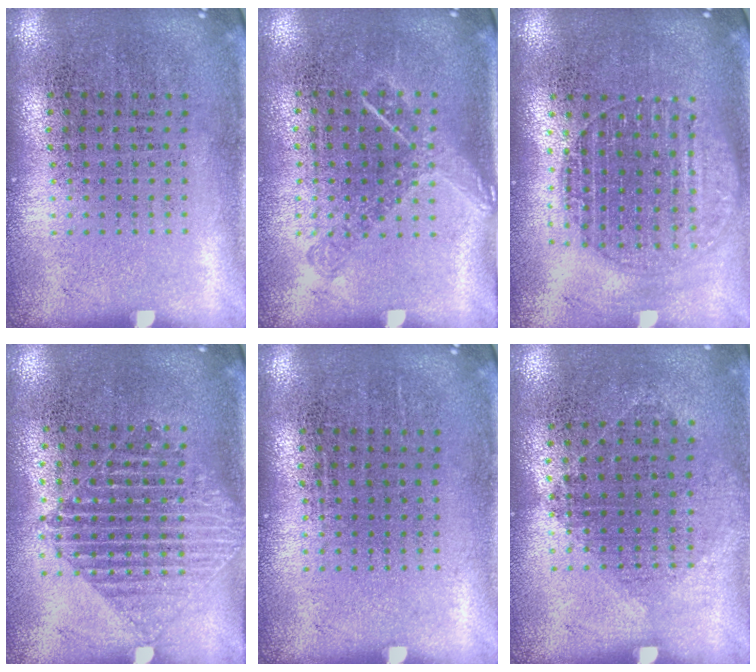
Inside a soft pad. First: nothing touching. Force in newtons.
{"total": 1.3, "press": 1.0, "slide": 0.8}
{"total": 1.8, "press": 1.5, "slide": 0.8}
{"total": 1.5, "press": 1.3, "slide": 0.7}
{"total": 0.0}
{"total": 1.0, "press": 0.9, "slide": 0.4}